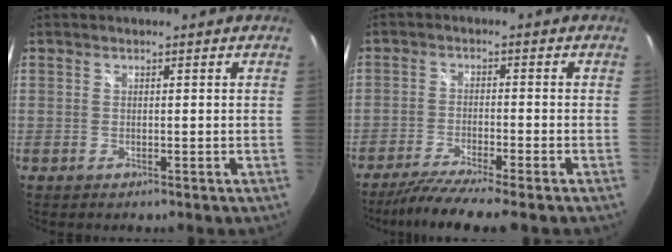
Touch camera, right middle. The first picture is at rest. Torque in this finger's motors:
{"motor_torque": [1.26, -0.88, 0.14, 0.10]}